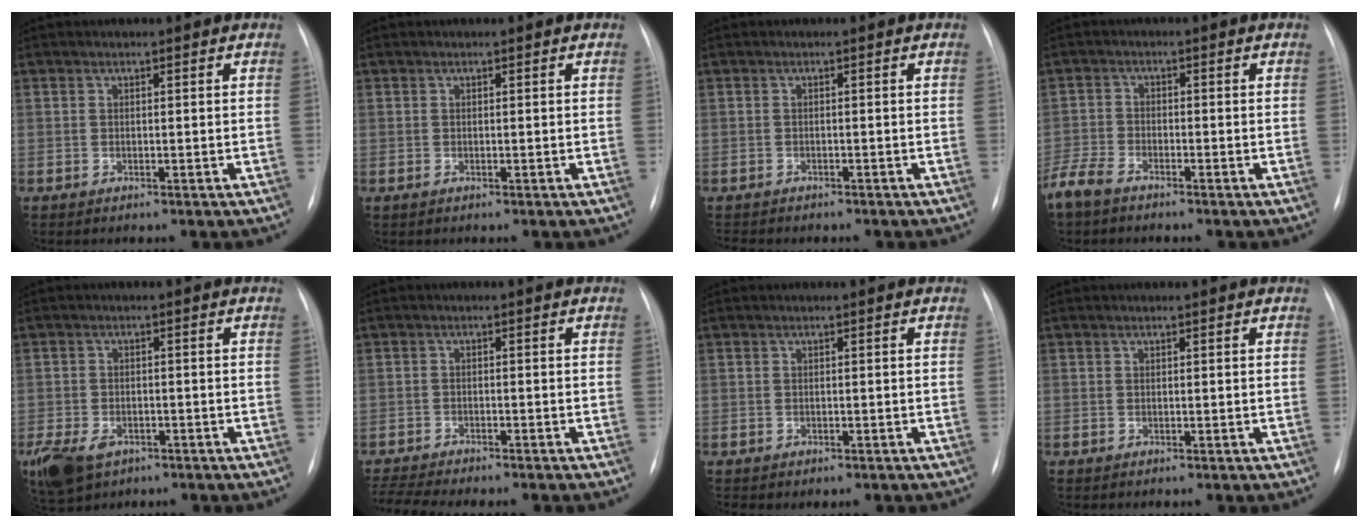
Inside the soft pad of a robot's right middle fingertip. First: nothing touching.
{"total": 0.0}
{"total": 4.8, "force": [-4.2, 1.3, 1.9], "torque": [-0.033, -0.007, -0.053]}
{"total": 4.7, "force": [-4.1, 1.3, 2.0], "torque": [-0.047, -0.011, -0.082]}
{"total": 9.6, "force": [-5.2, 6.6, 4.7], "torque": [-0.118, -0.005, -0.078]}
{"total": 8.6, "force": [-7.8, 0.5, 3.5], "torque": [-0.059, -0.008, -0.118]}
{"total": 1.5, "force": [-1.1, 0.8, 0.7], "torque": [-0.013, -0.003, -0.009]}
{"total": 0.0}